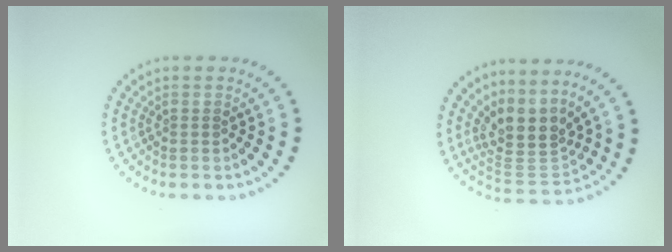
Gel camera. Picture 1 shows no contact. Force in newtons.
{"total": 4.1, "press": 3.1, "slide": 2.7}